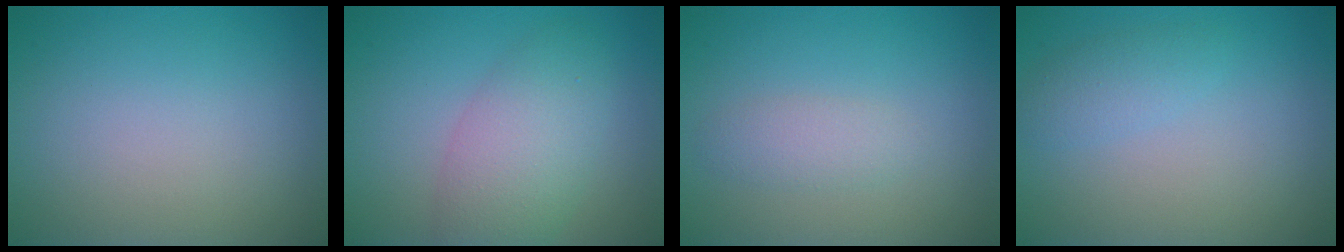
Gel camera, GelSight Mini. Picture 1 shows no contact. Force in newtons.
{"total": 5.1, "press": 5.1, "slide": 0.1}
{"total": 1.6, "press": 1.6, "slide": 0.0}
{"total": 1.7, "press": 1.7, "slide": 0.1}